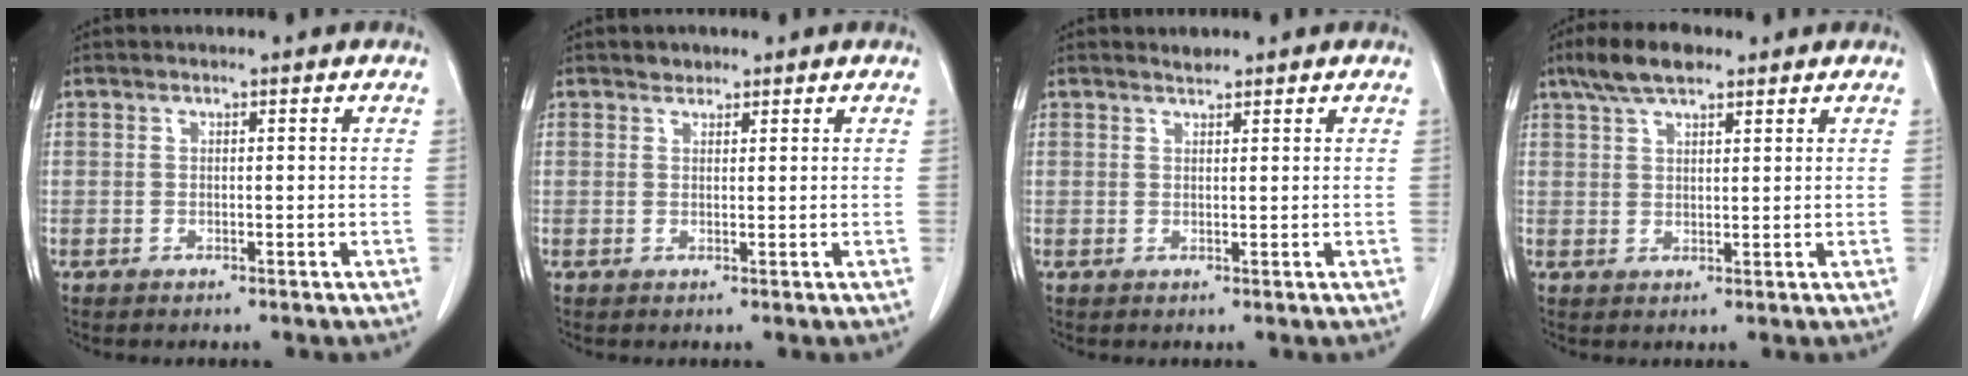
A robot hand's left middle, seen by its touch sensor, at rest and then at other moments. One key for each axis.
{"total": 1.2, "fx": 1.0, "fy": 0.7, "fz": 0.1, "tx": -0.001, "ty": 0.000, "tz": 0.013}
{"total": 1.0, "fx": 1.0, "fy": 0.1, "fz": 0.1, "tx": -0.011, "ty": -0.003, "tz": 0.019}
{"total": 6.2, "fx": 4.5, "fy": 2.1, "fz": 3.8, "tx": -0.079, "ty": 0.017, "tz": 0.083}